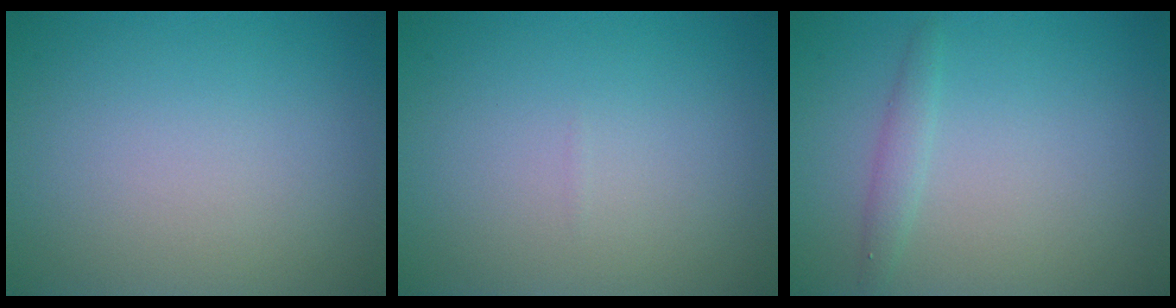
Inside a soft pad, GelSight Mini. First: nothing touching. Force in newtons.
{"total": 0.0}
{"total": 1.3, "press": 1.3, "slide": 0.1}